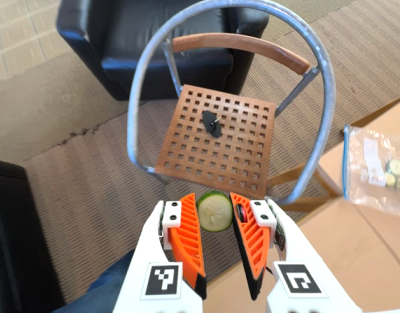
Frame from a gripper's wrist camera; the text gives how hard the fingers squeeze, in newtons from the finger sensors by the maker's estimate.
{"total": 9.5, "left": 9.6, "right": 9.3}